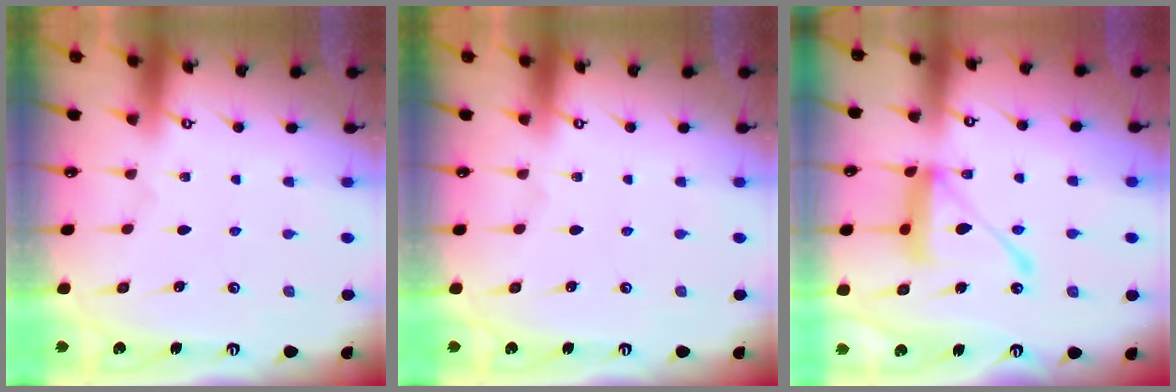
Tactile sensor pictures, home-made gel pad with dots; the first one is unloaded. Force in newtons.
{"total": 0.0}
{"total": 13.8, "press": 13.7, "slide": 1.4}